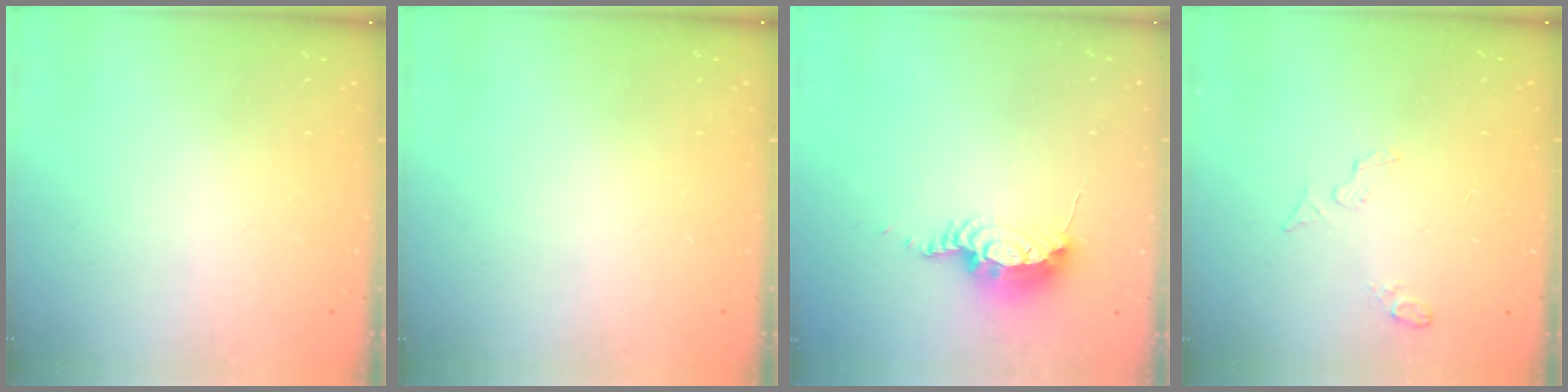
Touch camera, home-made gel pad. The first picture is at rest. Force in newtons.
{"total": 0.0}
{"total": 8.0, "press": 7.9, "slide": 0.9}
{"total": 4.7, "press": 4.6, "slide": 1.2}